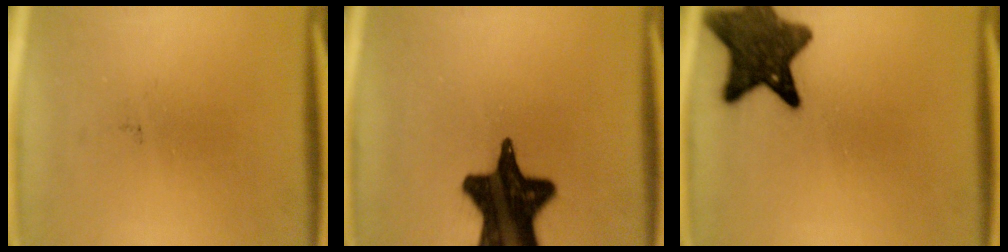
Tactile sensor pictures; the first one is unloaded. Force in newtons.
{"total": 19.5}
{"total": 11.5}